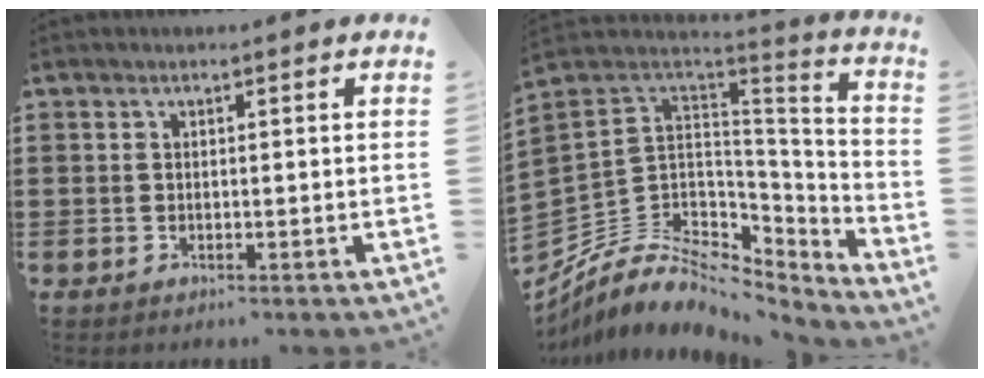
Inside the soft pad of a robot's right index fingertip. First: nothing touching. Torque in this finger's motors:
{"motor_torque": [-0.40, 0.25, -0.54, -0.21]}